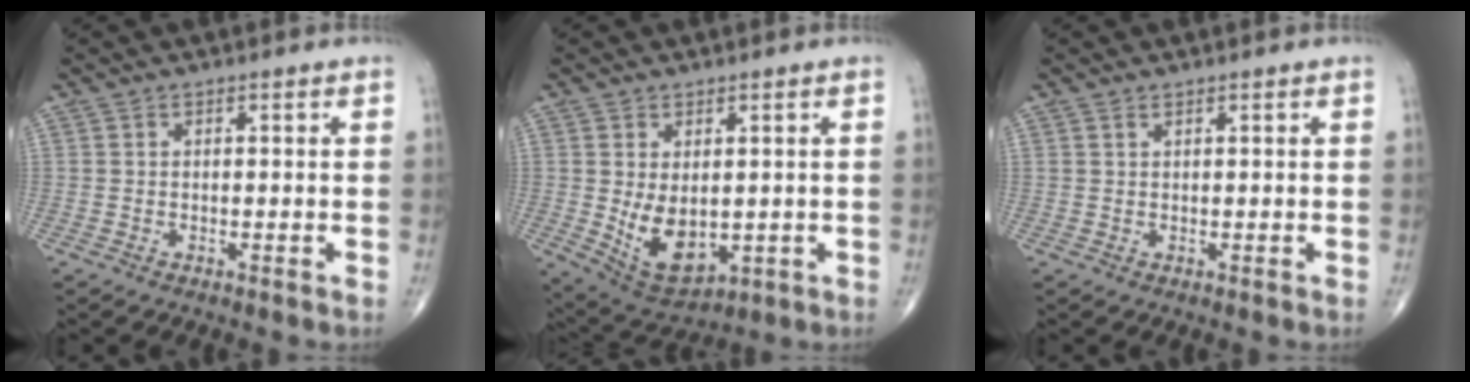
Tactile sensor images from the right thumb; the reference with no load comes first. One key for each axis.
{"total": 9.4, "fx": -0.5, "fy": 5.7, "fz": 7.5, "tx": -0.108, "ty": -0.014, "tz": 0.015}
{"total": 0.6, "fx": 0.5, "fy": 0.1, "fz": 0.2, "tx": -0.007, "ty": -0.001, "tz": 0.011}